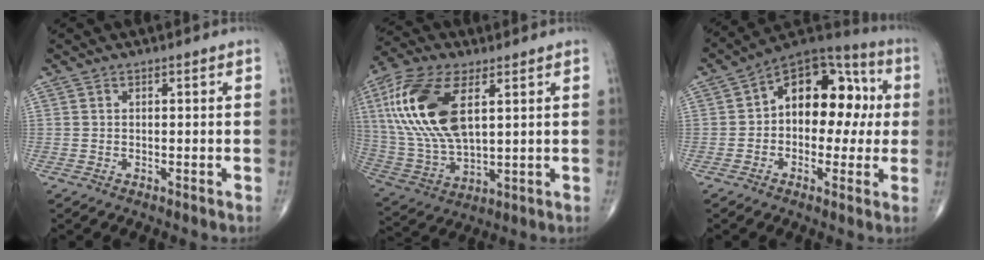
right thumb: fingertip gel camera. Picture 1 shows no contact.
{"total": 19.9, "force": [5.8, 9.8, 16.4], "torque": [-0.348, -0.011, 0.112]}
{"total": 16.3, "force": [1.3, 10.5, 12.4], "torque": [-0.127, 0.044, 0.005]}